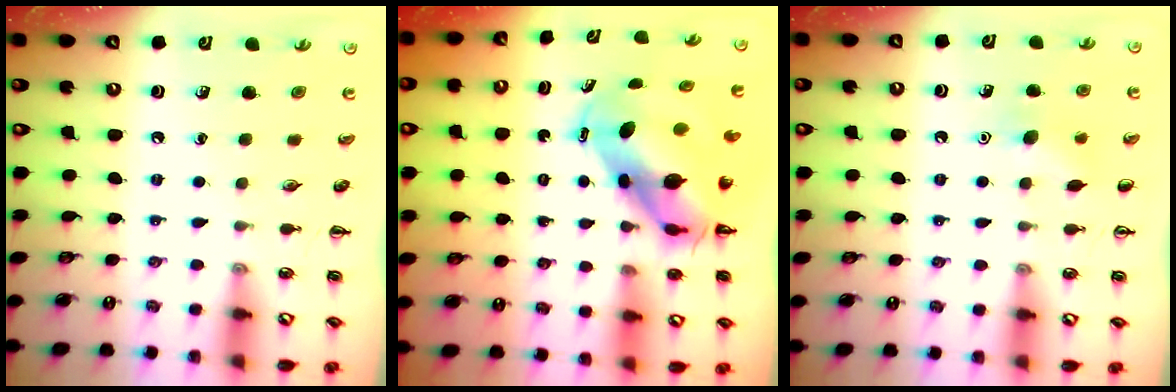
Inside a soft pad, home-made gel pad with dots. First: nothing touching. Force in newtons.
{"total": 8.7, "press": 8.3, "slide": 2.5}
{"total": 6.5, "press": 6.3, "slide": 1.7}